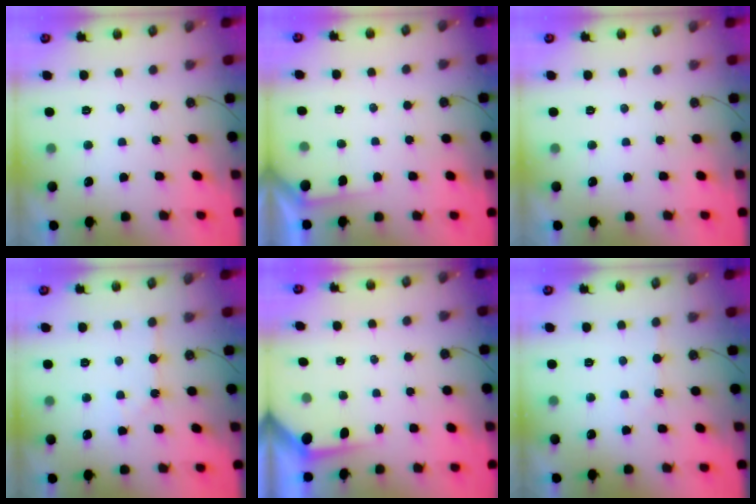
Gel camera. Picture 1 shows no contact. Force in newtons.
{"total": 3.6, "press": 3.6, "slide": 0.3}
{"total": 0.0}
{"total": 4.9, "press": 4.8, "slide": 0.8}
{"total": 3.4, "press": 3.4, "slide": 0.3}
{"total": 2.4, "press": 2.4, "slide": 0.4}